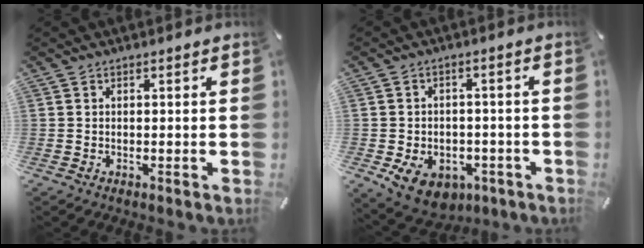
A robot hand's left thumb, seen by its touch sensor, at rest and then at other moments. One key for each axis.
{"total": 9.3, "fx": -3.9, "fy": 7.1, "fz": 4.6, "tx": -0.078, "ty": 0.026, "tz": -0.067}